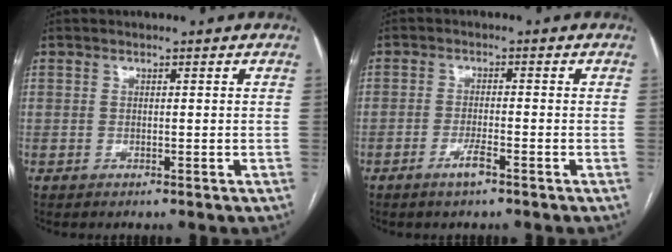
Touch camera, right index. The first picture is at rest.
{"total": 2.9, "force": [-1.9, 0.1, 2.2], "torque": [-0.044, -0.003, -0.036]}